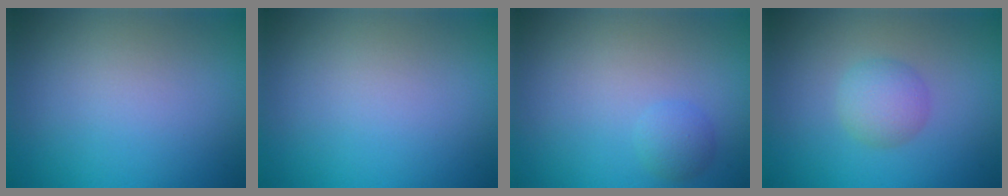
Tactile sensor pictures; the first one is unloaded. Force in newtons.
{"total": 0.0}
{"total": 1.3, "press": 1.3, "slide": 0.0}
{"total": 2.4, "press": 2.4, "slide": 0.1}